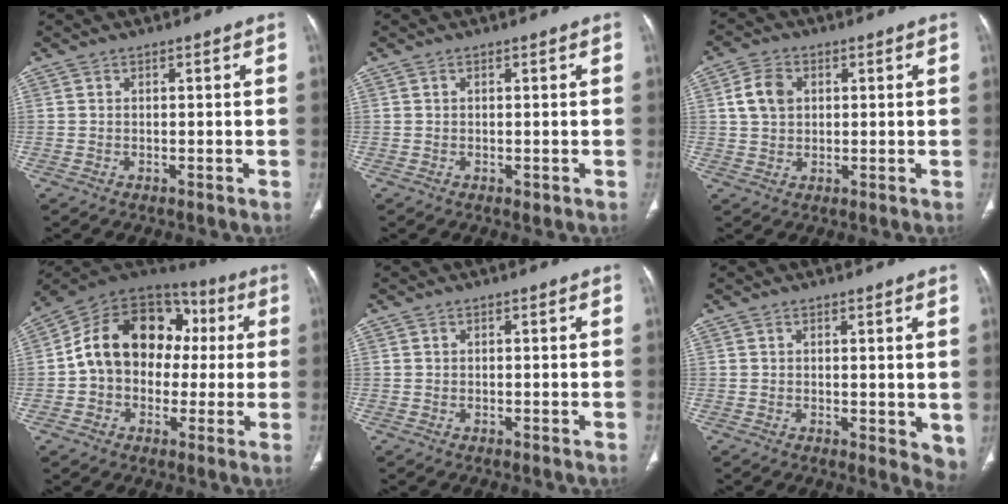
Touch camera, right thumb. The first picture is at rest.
{"total": 0.6, "force": [0.0, 0.4, 0.4], "torque": [-0.007, -0.003, 0.002]}
{"total": 5.7, "force": [1.3, 4.3, 3.5], "torque": [-0.058, 0.003, 0.024]}
{"total": 19.0, "force": [1.1, 14.6, 12.1], "torque": [-0.164, 0.051, 0.010]}
{"total": 0.0}
{"total": 4.8, "force": [0.5, 2.3, 4.2], "torque": [-0.040, -0.015, 0.009]}